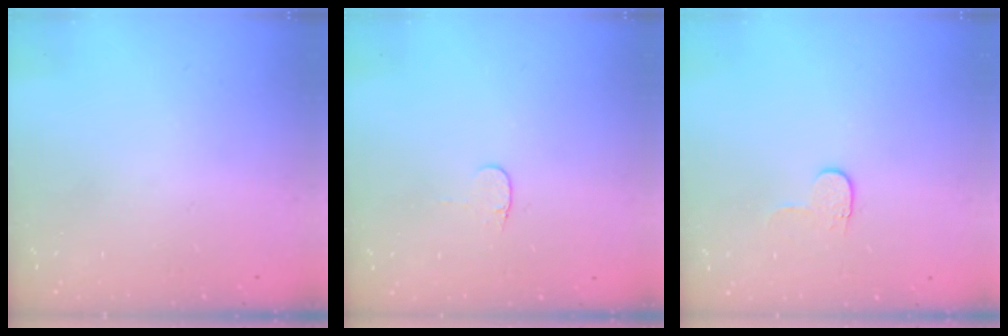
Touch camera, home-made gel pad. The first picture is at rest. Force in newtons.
{"total": 3.4, "press": 3.3, "slide": 0.4}
{"total": 3.9, "press": 3.9, "slide": 0.4}